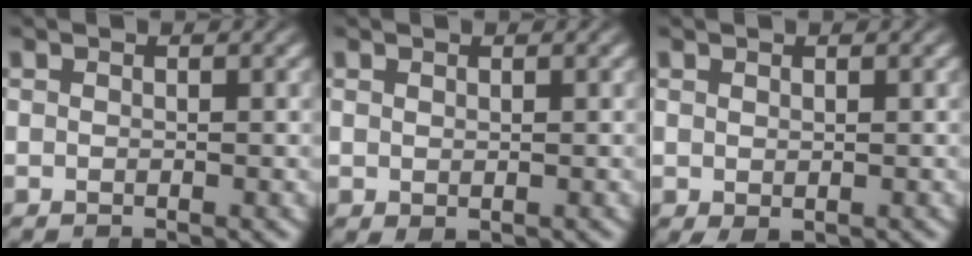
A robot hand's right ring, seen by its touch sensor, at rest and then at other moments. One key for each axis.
{"total": 0.6, "fx": 0.3, "fy": -0.3, "fz": 0.4, "tx": 0.003, "ty": -0.005, "tz": 0.016}
{"total": 0.7, "fx": 0.1, "fy": -0.1, "fz": 0.7, "tx": 0.001, "ty": -0.007, "tz": 0.015}